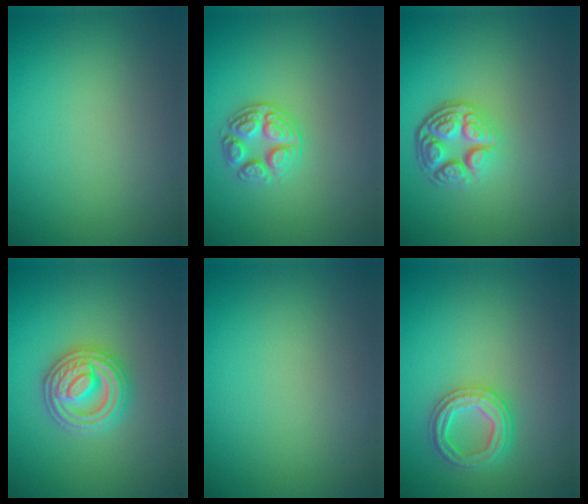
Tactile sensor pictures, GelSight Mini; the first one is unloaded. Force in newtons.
{"total": 2.6, "press": 2.6, "slide": 0.5}
{"total": 4.5, "press": 3.4, "slide": 2.9}
{"total": 4.9, "press": 4.9, "slide": 0.7}
{"total": 0.0}
{"total": 3.1, "press": 3.1, "slide": 0.7}